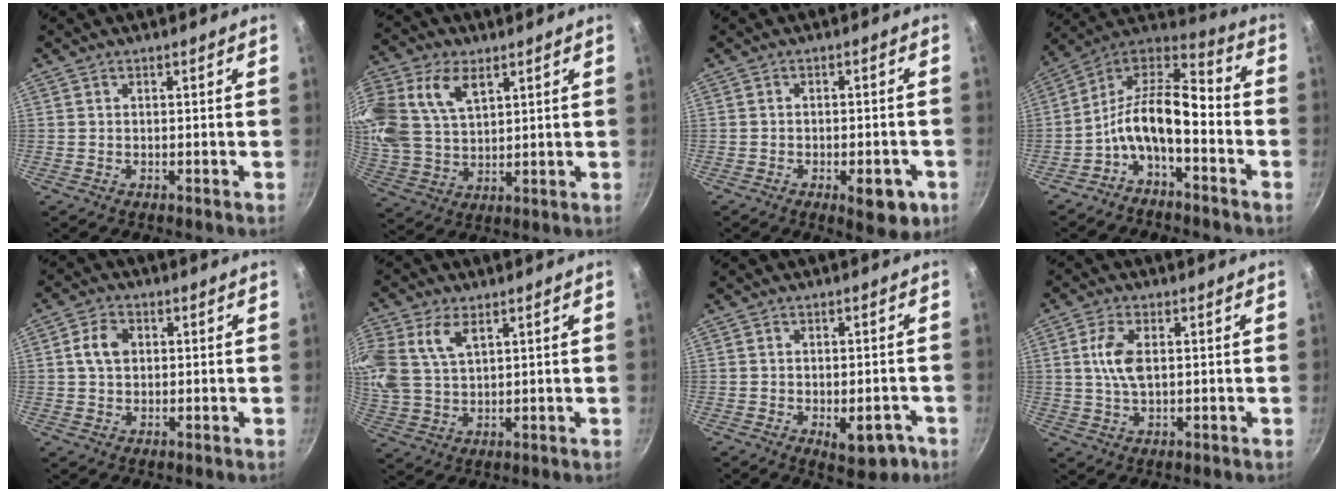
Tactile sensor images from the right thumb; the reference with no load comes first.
{"total": 20.6, "force": [8.1, 13.1, 13.6], "torque": [-0.334, 0.017, 0.158]}
{"total": 6.5, "force": [-2.9, 2.5, 5.2], "torque": [-0.056, 0.007, -0.033]}
{"total": 12.2, "force": [-4.1, 5.4, 10.2], "torque": [-0.172, 0.094, -0.083]}
{"total": 4.9, "force": [0.9, 3.6, 3.2], "torque": [-0.055, 0.006, 0.014]}
{"total": 13.6, "force": [5.6, 8.0, 9.4], "torque": [-0.237, 0.000, 0.112]}
{"total": 6.3, "force": [-2.8, 2.9, 4.8], "torque": [-0.055, 0.014, -0.027]}
{"total": 6.1, "force": [1.0, 3.0, 5.2], "torque": [-0.115, -0.001, 0.017]}